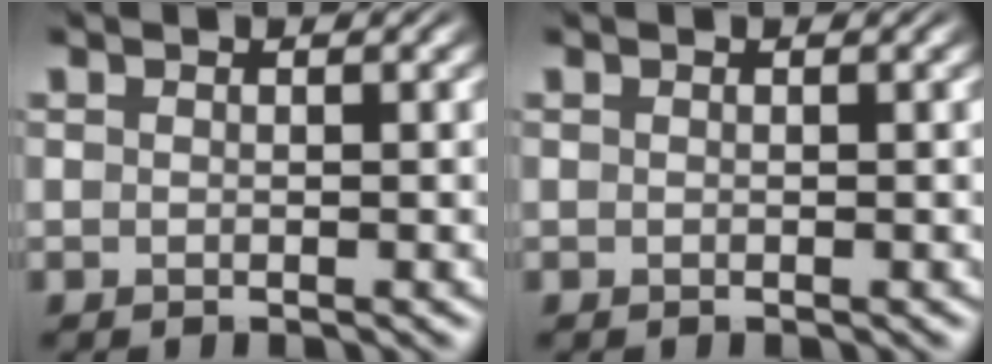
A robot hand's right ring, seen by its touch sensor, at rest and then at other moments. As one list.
[{"total": 0.0}]